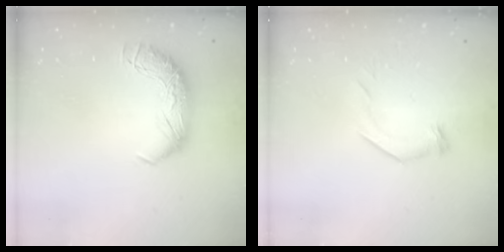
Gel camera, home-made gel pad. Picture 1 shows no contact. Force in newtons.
{"total": 4.6, "press": 4.4, "slide": 1.2}